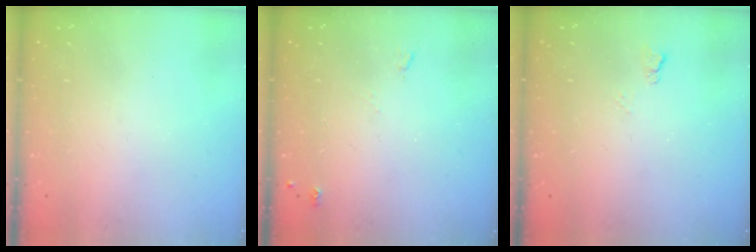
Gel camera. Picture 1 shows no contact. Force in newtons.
{"total": 4.3, "press": 4.2, "slide": 0.6}
{"total": 4.2, "press": 4.1, "slide": 0.7}